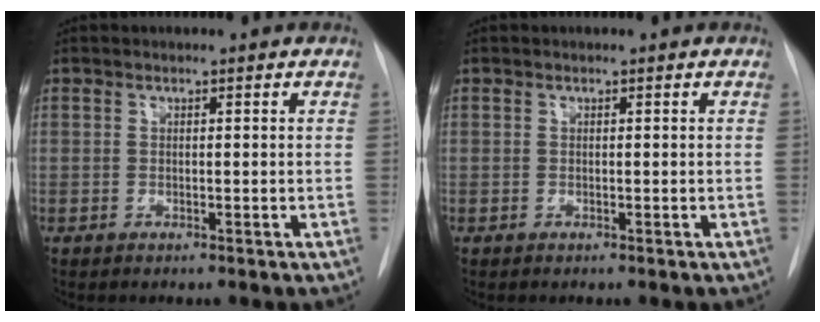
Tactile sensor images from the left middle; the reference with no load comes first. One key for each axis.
{"total": 0.0}